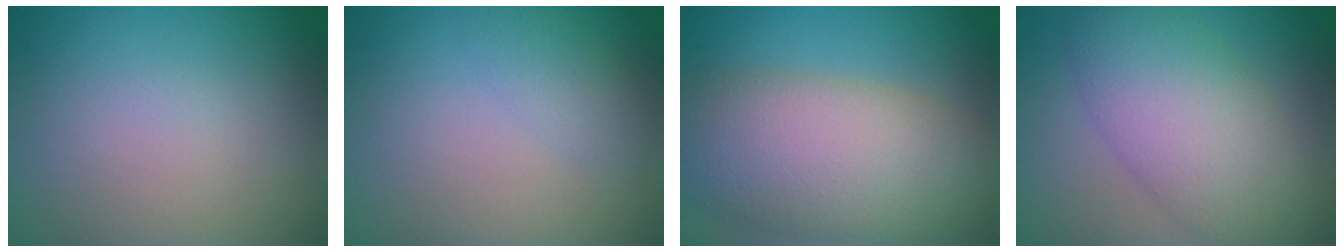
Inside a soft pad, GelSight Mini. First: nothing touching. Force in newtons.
{"total": 1.7, "press": 1.7, "slide": 0.0}
{"total": 10.6, "press": 10.6, "slide": 0.5}
{"total": 7.9, "press": 7.9, "slide": 0.3}